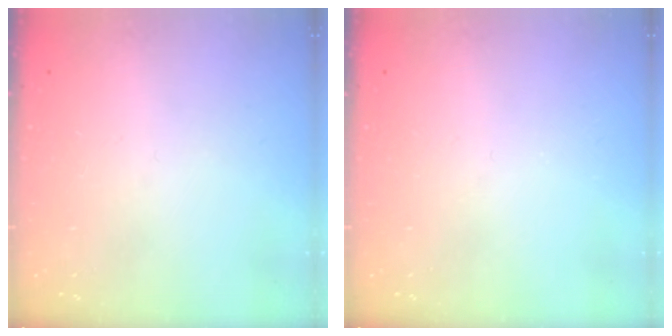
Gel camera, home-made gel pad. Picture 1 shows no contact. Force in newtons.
{"total": 0.0}